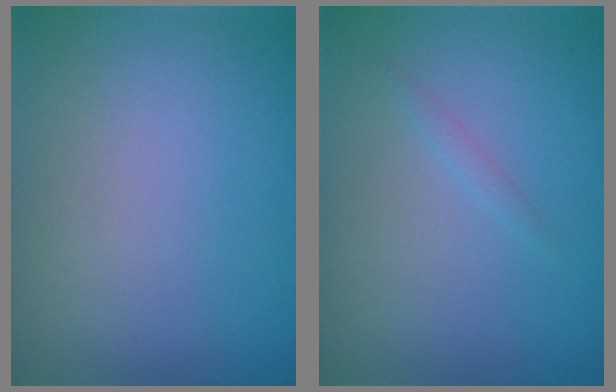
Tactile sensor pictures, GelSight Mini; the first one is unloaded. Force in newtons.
{"total": 0.6, "press": 0.6, "slide": 0.0}